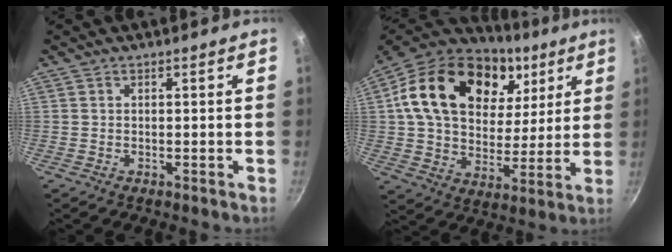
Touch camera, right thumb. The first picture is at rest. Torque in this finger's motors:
{"motor_torque": [2.09, 2.92, 0.51, -0.14, 0.63]}